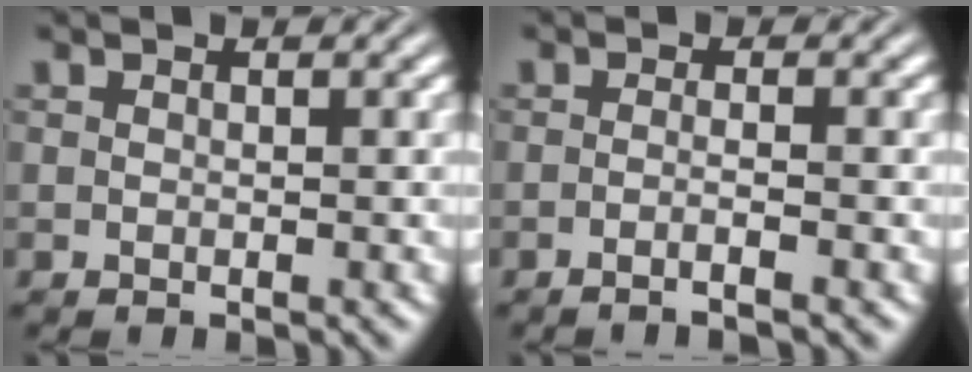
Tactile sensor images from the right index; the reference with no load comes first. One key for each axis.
{"total": 2.2, "fx": -1.8, "fy": -0.6, "fz": 1.1, "tx": -0.019, "ty": -0.001, "tz": -0.032}